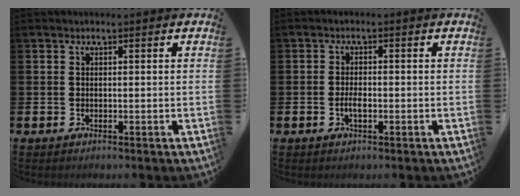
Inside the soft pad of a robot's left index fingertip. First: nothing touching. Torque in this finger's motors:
{"motor_torque": [0.32, 0.04, 0.05, 0.05]}